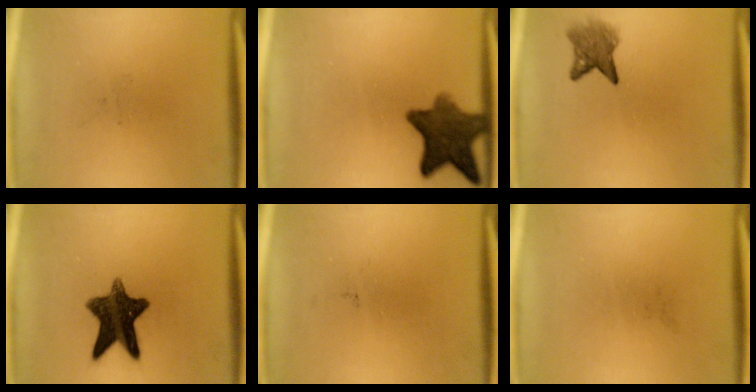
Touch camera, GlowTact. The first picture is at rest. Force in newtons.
{"total": 9.7}
{"total": 3.9}
{"total": 11.8}
{"total": 0.0}
{"total": 0.0}